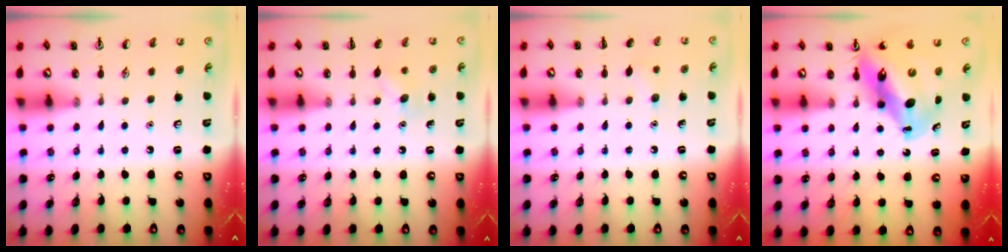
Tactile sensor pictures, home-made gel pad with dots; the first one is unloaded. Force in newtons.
{"total": 6.2, "press": 6.0, "slide": 1.5}
{"total": 5.8, "press": 5.6, "slide": 1.6}
{"total": 13.6, "press": 13.0, "slide": 4.1}